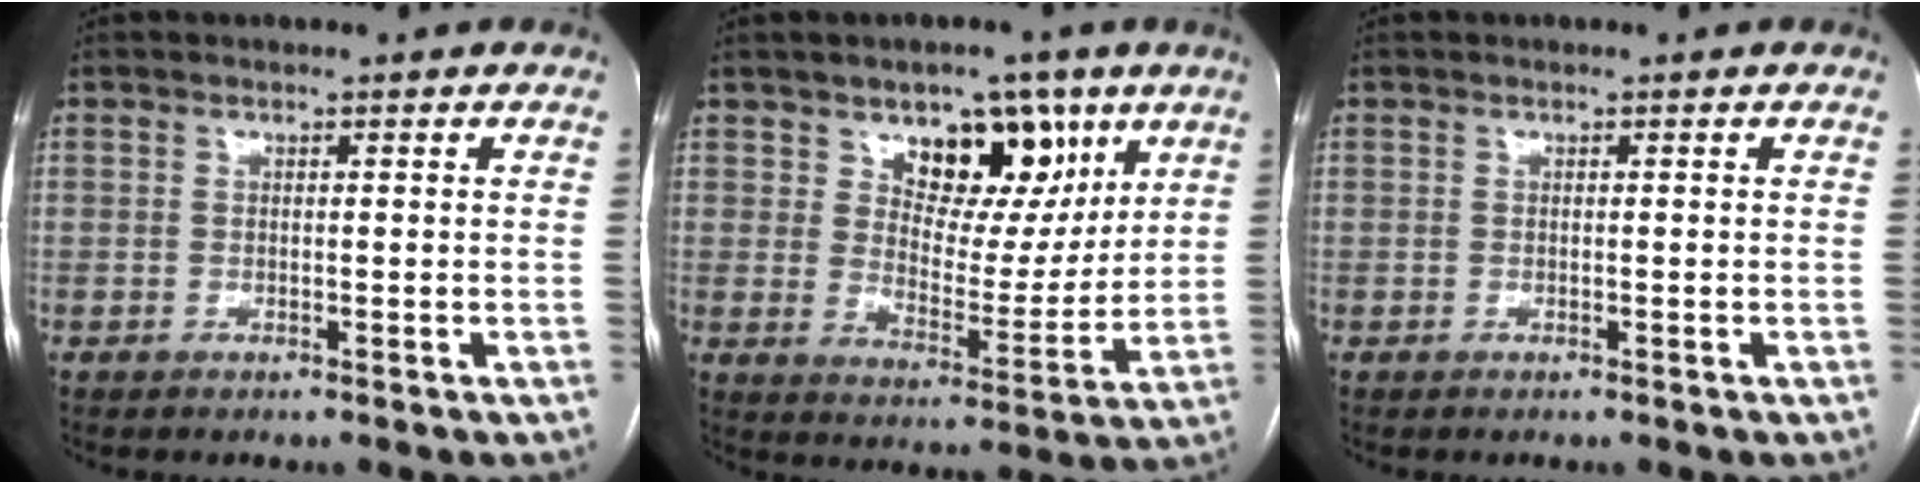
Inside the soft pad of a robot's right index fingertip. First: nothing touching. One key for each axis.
{"total": 11.4, "fx": 6.4, "fy": 6.3, "fz": 7.0, "tx": -0.094, "ty": 0.003, "tz": 0.109}
{"total": 0.0}